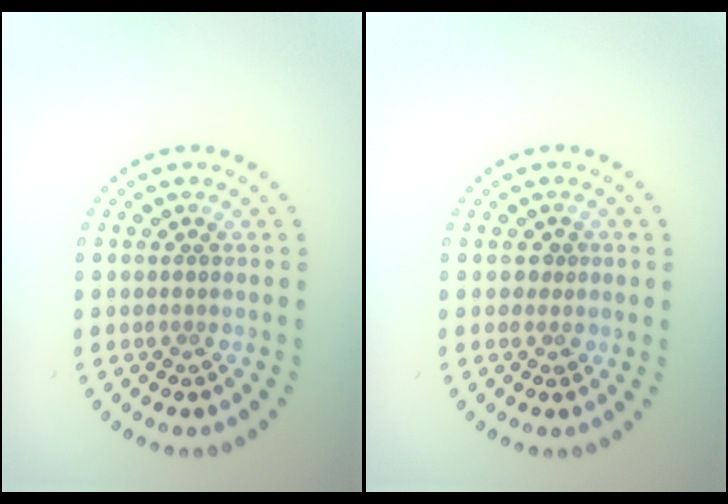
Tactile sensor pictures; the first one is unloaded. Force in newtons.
{"total": 1.1, "press": 0.8, "slide": 0.7}